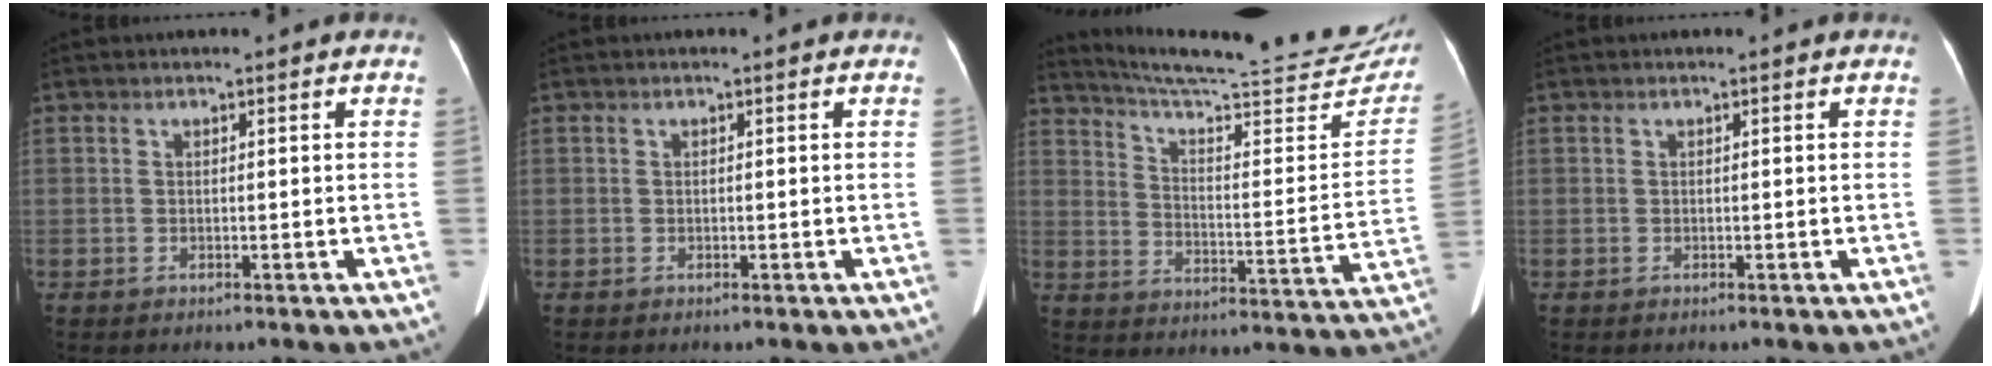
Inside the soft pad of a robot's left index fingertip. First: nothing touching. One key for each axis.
{"total": 0.0}
{"total": 27.3, "fx": 24.5, "fy": 2.5, "fz": 11.8, "tx": -0.176, "ty": -0.070, "tz": 0.315}
{"total": 0.0}